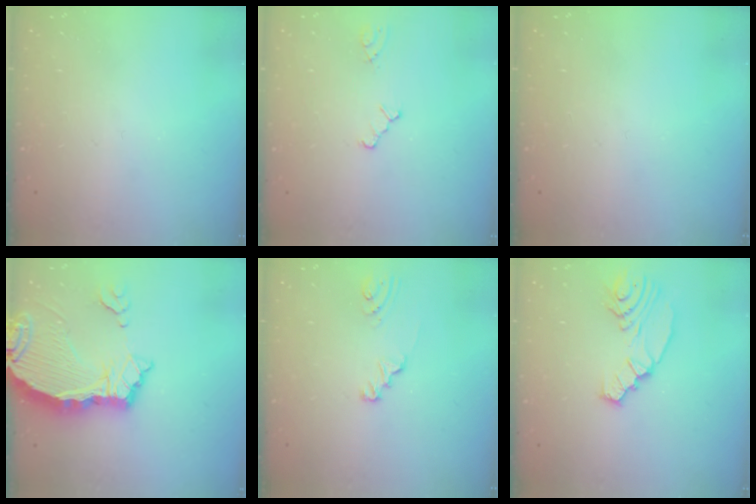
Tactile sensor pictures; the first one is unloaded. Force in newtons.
{"total": 2.0, "press": 2.0, "slide": 0.3}
{"total": 0.0}
{"total": 7.7, "press": 7.7, "slide": 0.7}
{"total": 1.9, "press": 1.9, "slide": 0.2}
{"total": 9.2, "press": 8.3, "slide": 4.1}